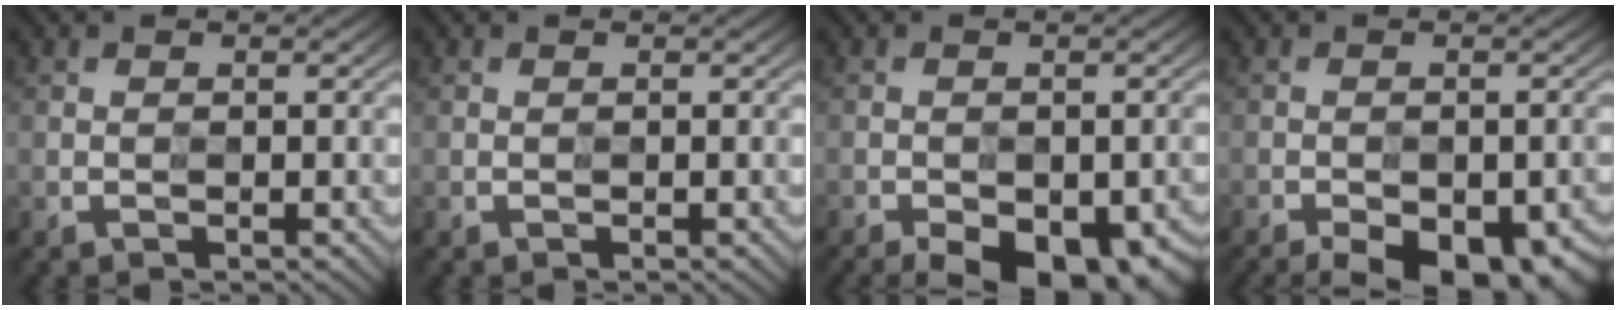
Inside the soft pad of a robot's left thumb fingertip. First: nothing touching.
{"total": 0.0}
{"total": 8.3, "force": [-5.6, 3.2, 5.3], "torque": [-0.091, -0.019, -0.083]}
{"total": 9.0, "force": [-6.4, 3.3, 5.5], "torque": [-0.088, -0.021, -0.092]}